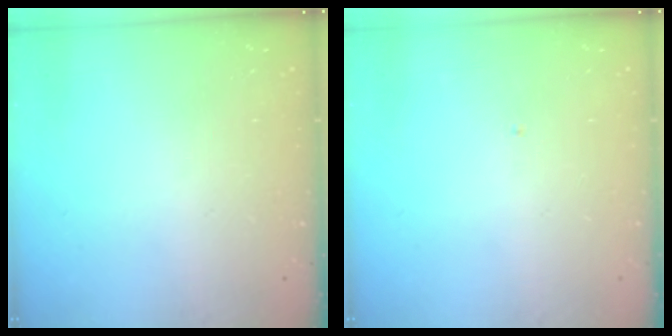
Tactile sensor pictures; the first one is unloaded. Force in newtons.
{"total": 0.0}